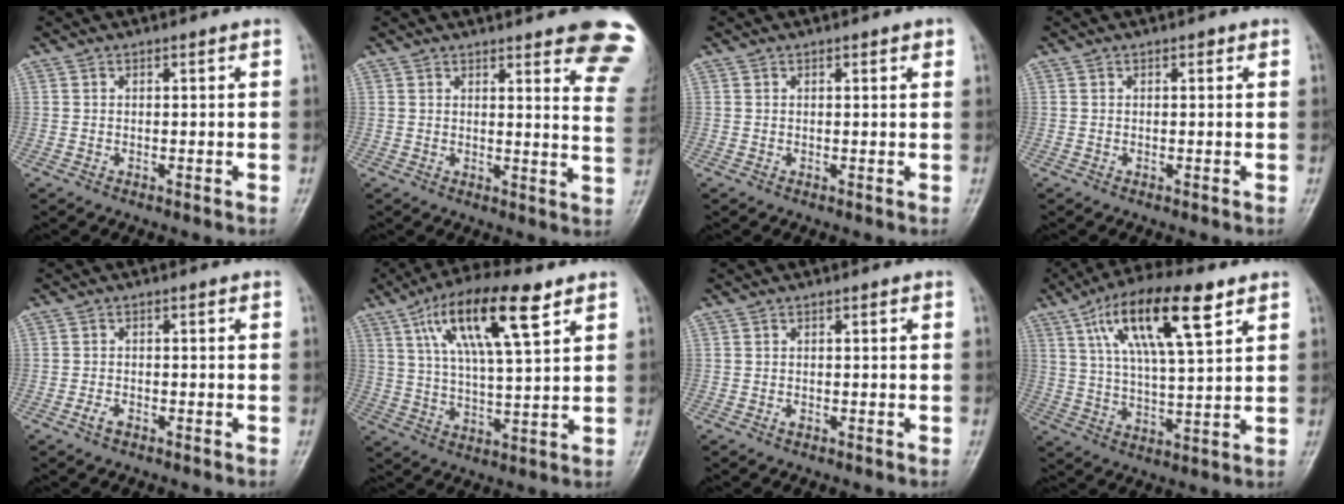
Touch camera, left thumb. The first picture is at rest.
{"total": 15.7, "force": [11.6, 3.2, 10.2], "torque": [-0.095, -0.062, 0.117]}
{"total": 1.5, "force": [0.8, 0.4, 1.1], "torque": [-0.013, -0.001, 0.008]}
{"total": 0.6, "force": [0.3, 0.3, 0.4], "torque": [-0.001, 0.000, 0.001]}
{"total": 1.8, "force": [-1.1, 0.9, 1.1], "torque": [-0.024, 0.005, -0.022]}
{"total": 16.3, "force": [8.0, 4.7, 13.4], "torque": [-0.229, -0.012, 0.141]}
{"total": 0.6, "force": [-0.2, 0.4, 0.4], "torque": [-0.004, 0.000, -0.005]}
{"total": 16.8, "force": [8.1, 5.1, 13.8], "torque": [-0.233, -0.011, 0.141]}